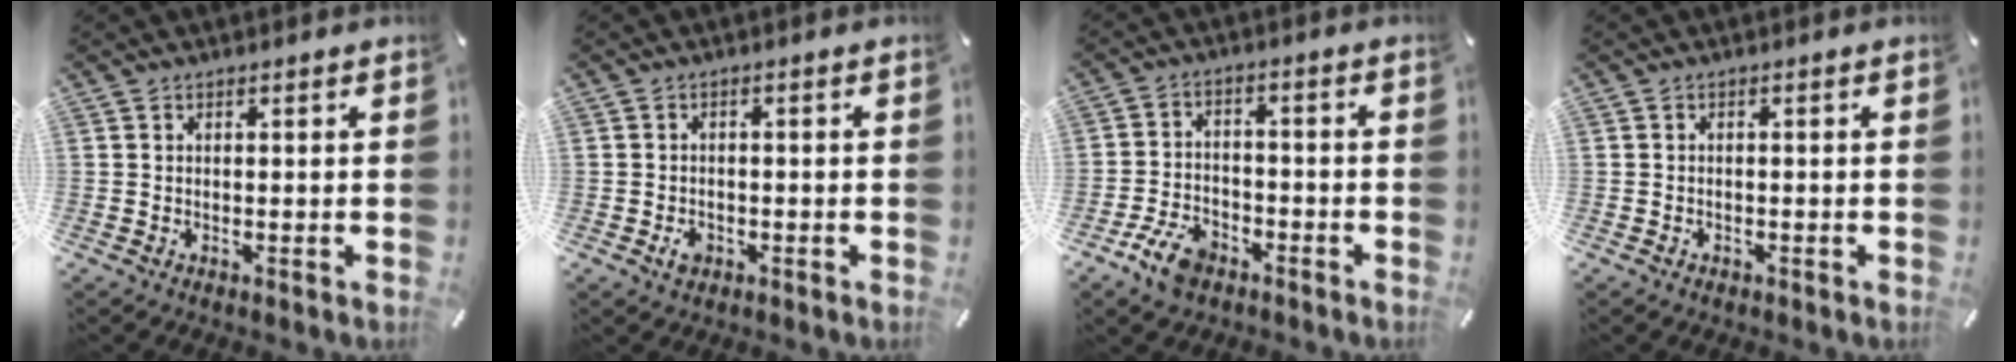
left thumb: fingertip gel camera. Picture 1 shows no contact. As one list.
[{"total": 2.8, "force": [-1.2, 2.1, 1.4], "torque": [-0.026, 0.006, -0.020]}, {"total": 8.2, "force": [-5.0, 4.9, 4.2], "torque": [-0.090, 0.023, -0.094]}, {"total": 0.9, "force": [-0.6, 0.7, 0.3], "torque": [-0.005, 0.002, -0.014]}]